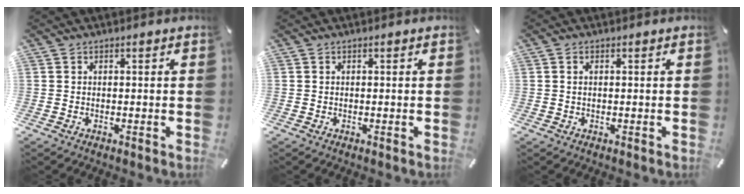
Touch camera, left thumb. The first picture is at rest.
{"total": 0.0}
{"total": 0.9, "force": [0.1, 0.5, 0.8], "torque": [-0.017, 0.002, 0.001]}